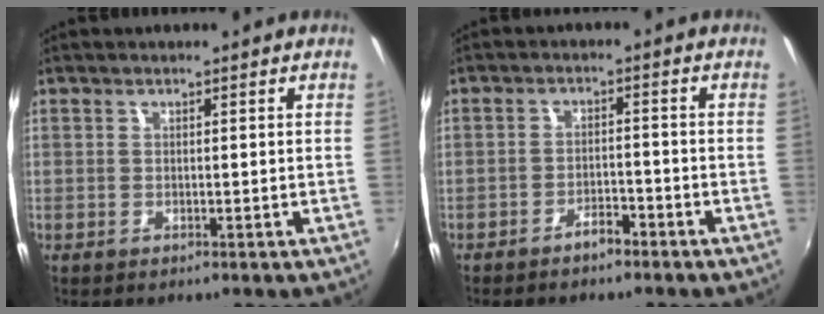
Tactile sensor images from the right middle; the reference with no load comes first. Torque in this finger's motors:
{"motor_torque": [1.08, -1.06, 0.12, 0.08]}